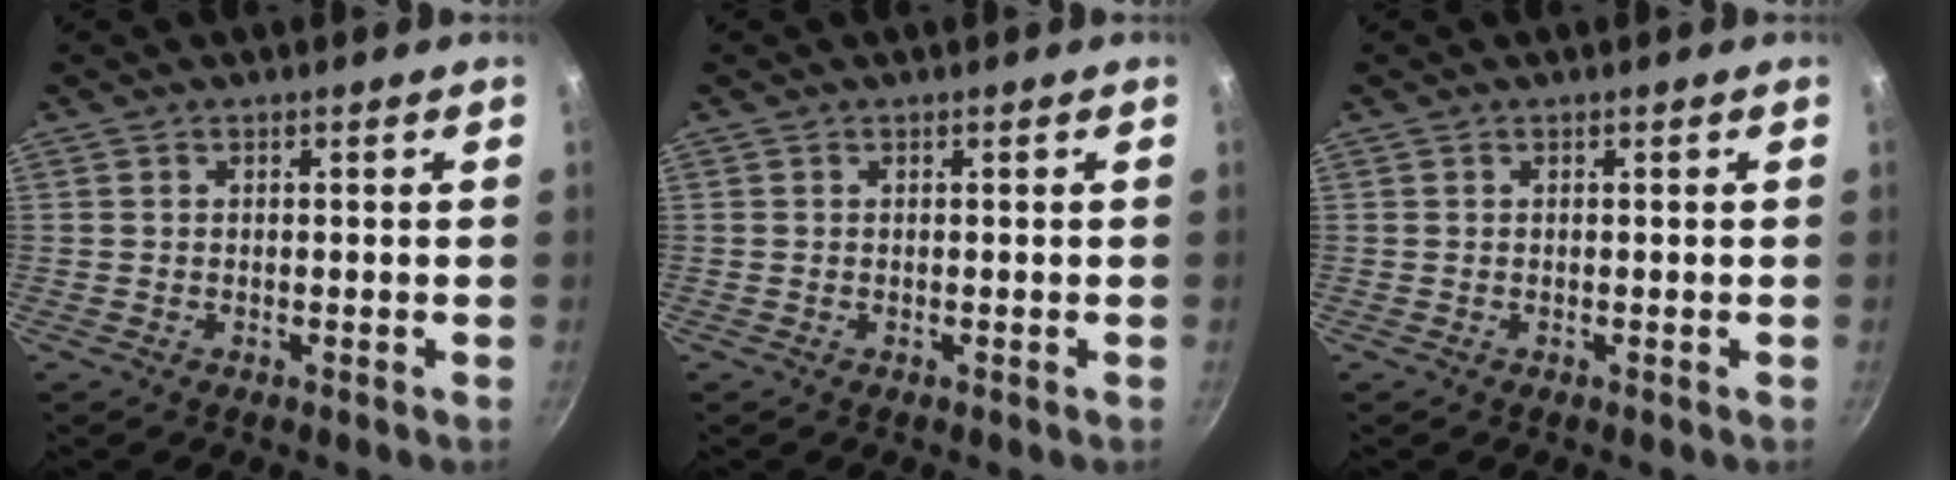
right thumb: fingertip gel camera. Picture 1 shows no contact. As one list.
[{"total": 0.0}, {"total": 0.0}]